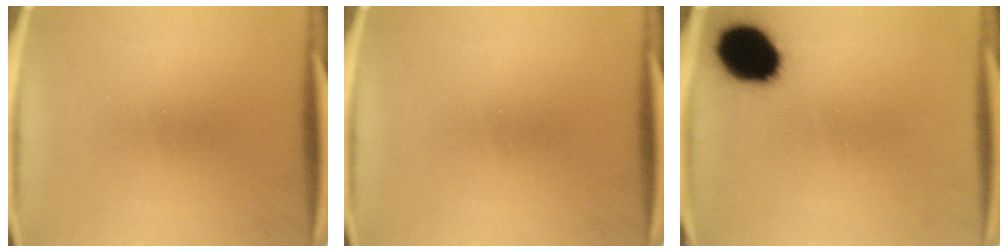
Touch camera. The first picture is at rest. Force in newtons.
{"total": 0.0}
{"total": 13.4}